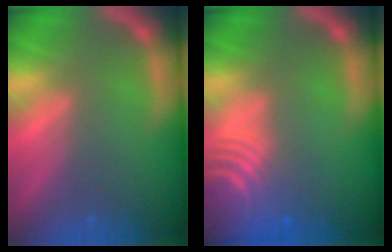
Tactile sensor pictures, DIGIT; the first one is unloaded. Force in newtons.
{"total": 10.1}